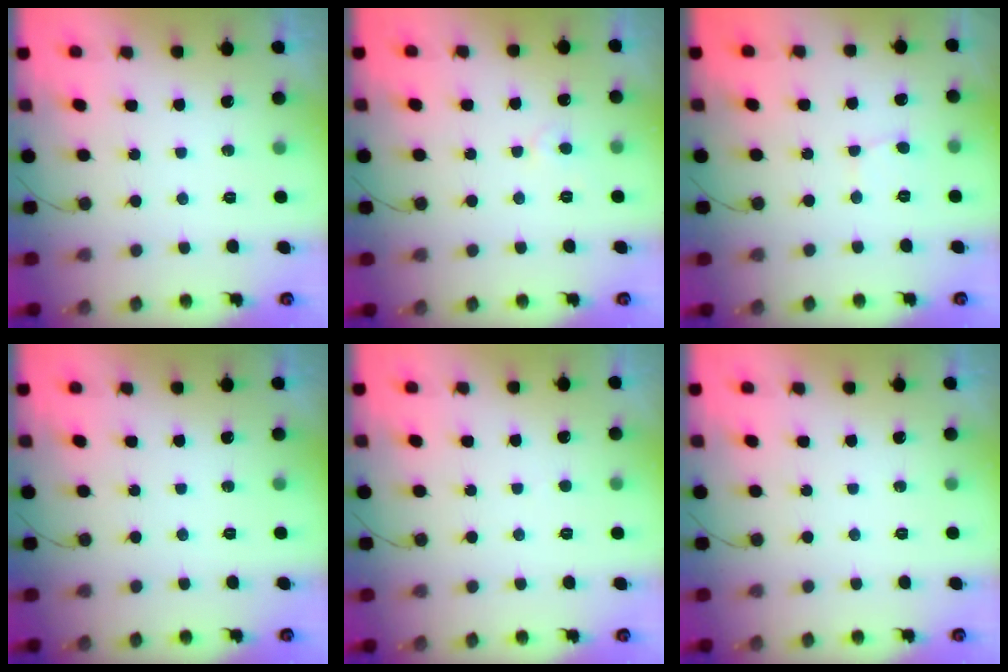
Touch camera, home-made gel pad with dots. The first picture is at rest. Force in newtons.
{"total": 3.5, "press": 3.5, "slide": 0.1}
{"total": 2.2, "press": 2.2, "slide": 0.2}
{"total": 0.0}
{"total": 2.5, "press": 2.5, "slide": 0.2}
{"total": 0.0}